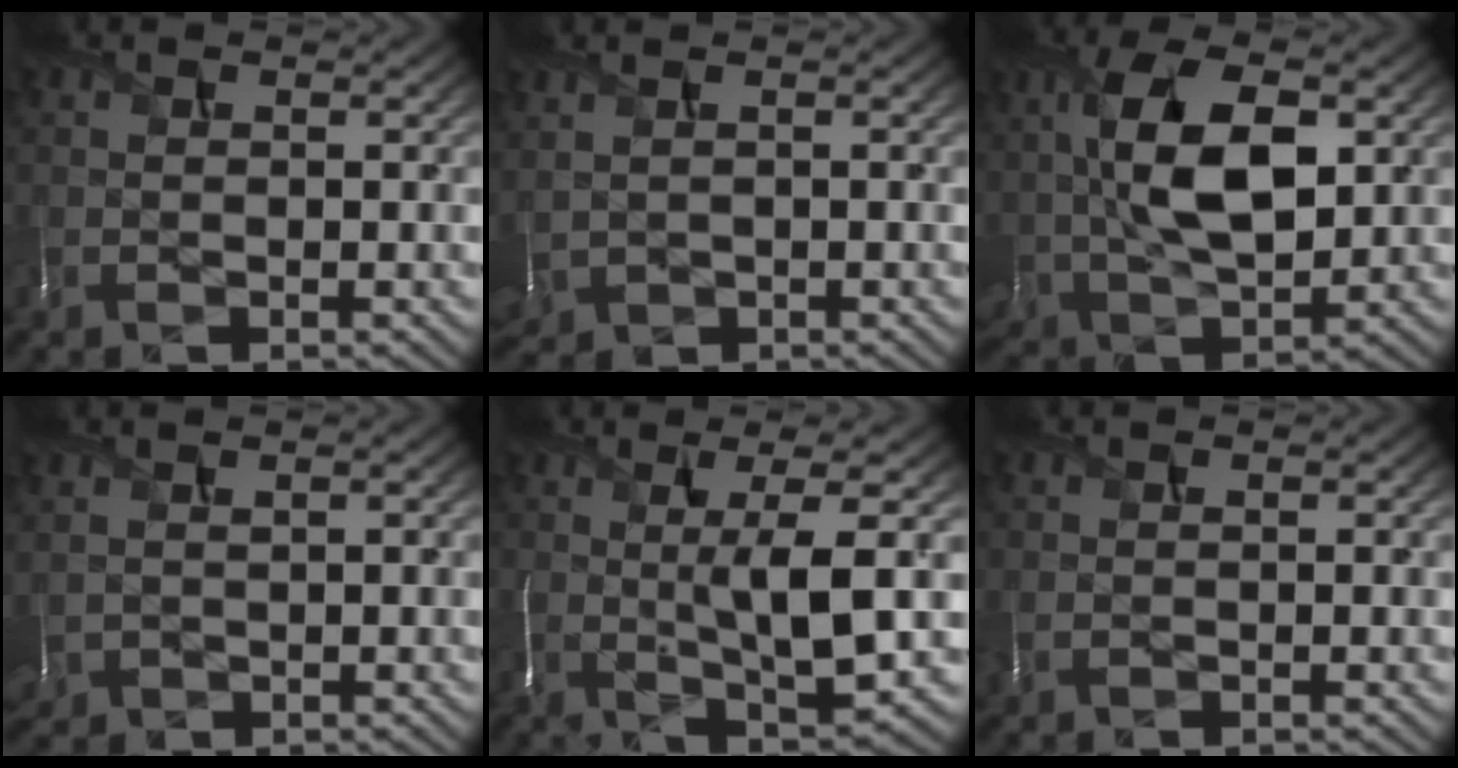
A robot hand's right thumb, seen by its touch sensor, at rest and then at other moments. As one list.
[{"total": 2.3, "force": [0.7, 1.5, 1.6], "torque": [-0.050, 0.002, 0.022]}, {"total": 11.4, "force": [2.5, 6.4, 9.1], "torque": [-0.200, 0.005, 0.047]}, {"total": 1.6, "force": [1.0, 1.0, 0.6], "torque": [-0.032, 0.004, 0.028]}, {"total": 9.3, "force": [1.3, 2.0, 9.0], "torque": [-0.154, 0.011, 0.027]}, {"total": 0.5, "force": [0.3, 0.1, 0.4], "torque": [-0.011, 0.003, 0.006]}]